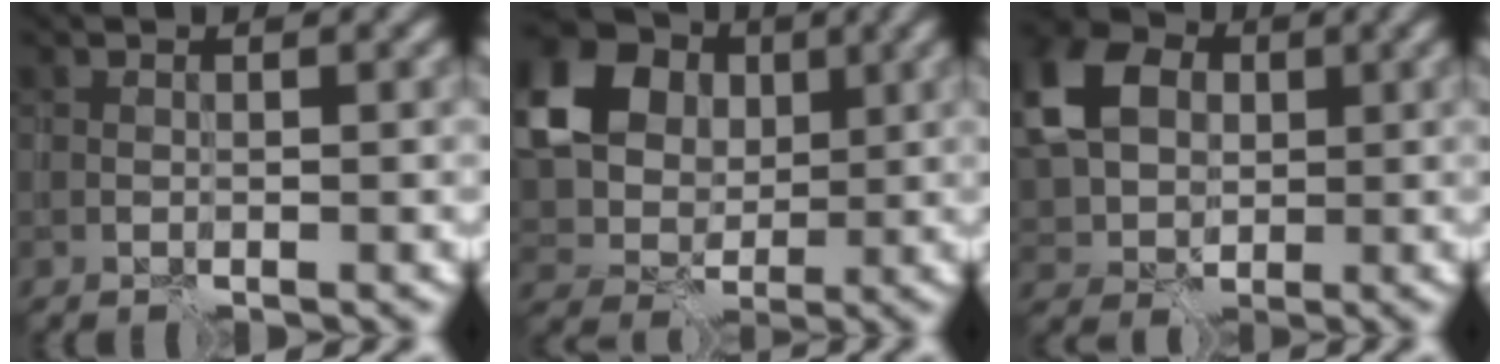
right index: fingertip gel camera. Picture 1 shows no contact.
{"total": 18.8, "force": [5.6, 15.8, 8.3], "torque": [-0.214, 0.016, 0.093]}
{"total": 8.5, "force": [1.8, 6.4, 5.4], "torque": [-0.129, 0.019, 0.024]}